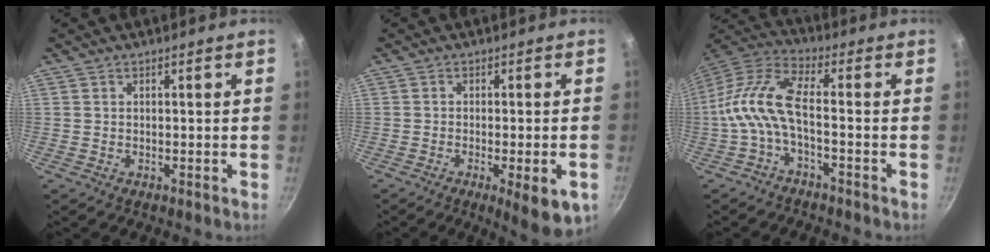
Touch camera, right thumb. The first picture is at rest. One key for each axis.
{"total": 8.8, "fx": -3.6, "fy": 2.2, "fz": 7.8, "tx": -0.102, "ty": -0.002, "tz": -0.044}
{"total": 10.9, "fx": -2.3, "fy": 3.7, "fz": 10.0, "tx": -0.228, "ty": 0.045, "tz": -0.055}